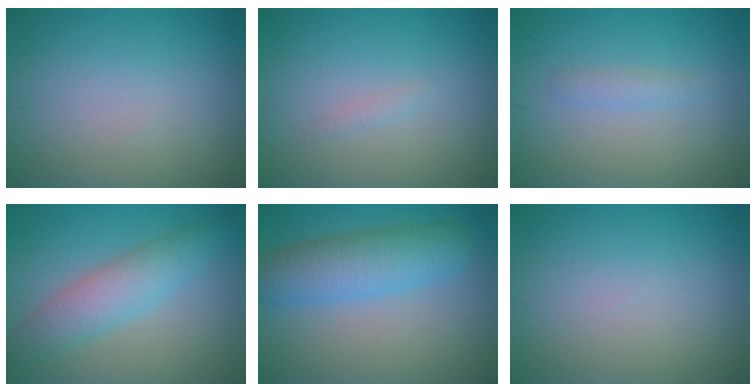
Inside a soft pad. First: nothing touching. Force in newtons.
{"total": 0.6, "press": 0.6, "slide": 0.0}
{"total": 1.1, "press": 1.1, "slide": 0.1}
{"total": 4.5, "press": 4.5, "slide": 0.1}
{"total": 5.5, "press": 5.5, "slide": 0.3}
{"total": 0.0}